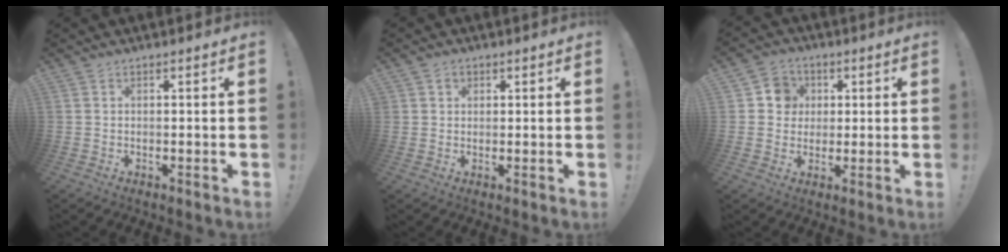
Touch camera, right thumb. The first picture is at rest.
{"total": 2.0, "force": [0.9, 1.7, 0.4], "torque": [-0.002, -0.005, 0.015]}
{"total": 7.2, "force": [1.1, 6.9, 1.8], "torque": [-0.025, 0.002, 0.024]}